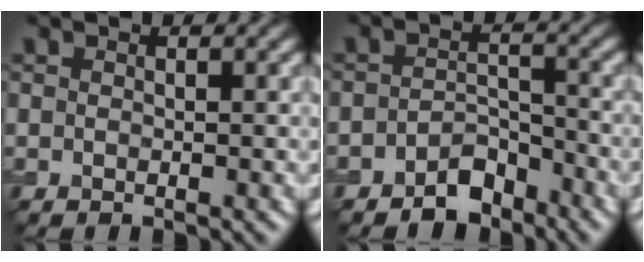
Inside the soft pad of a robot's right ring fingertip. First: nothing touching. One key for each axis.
{"total": 3.2, "fx": -2.5, "fy": 1.5, "fz": 1.3, "tx": -0.017, "ty": 0.013, "tz": -0.046}